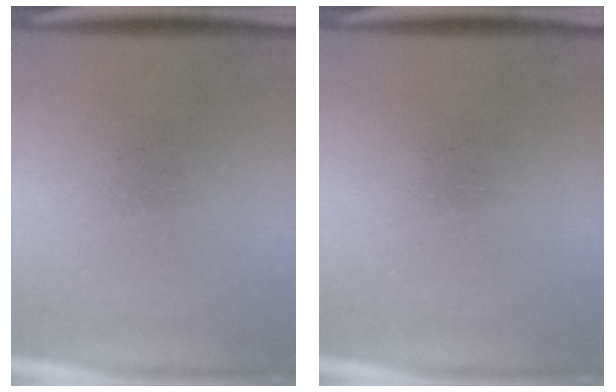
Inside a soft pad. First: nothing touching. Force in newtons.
{"total": 0.0}